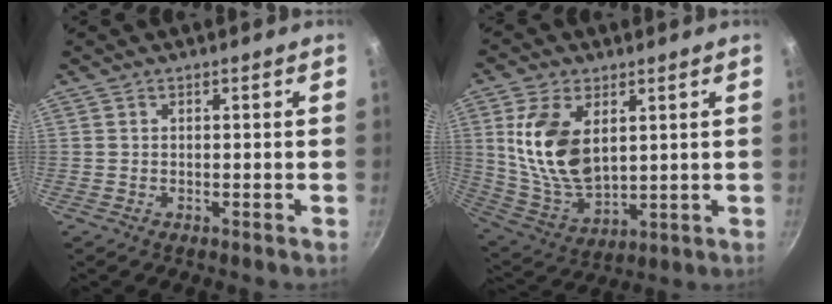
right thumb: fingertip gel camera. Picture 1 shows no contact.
{"total": 14.9, "force": [3.7, 8.7, 11.5], "torque": [-0.207, -0.029, 0.086]}